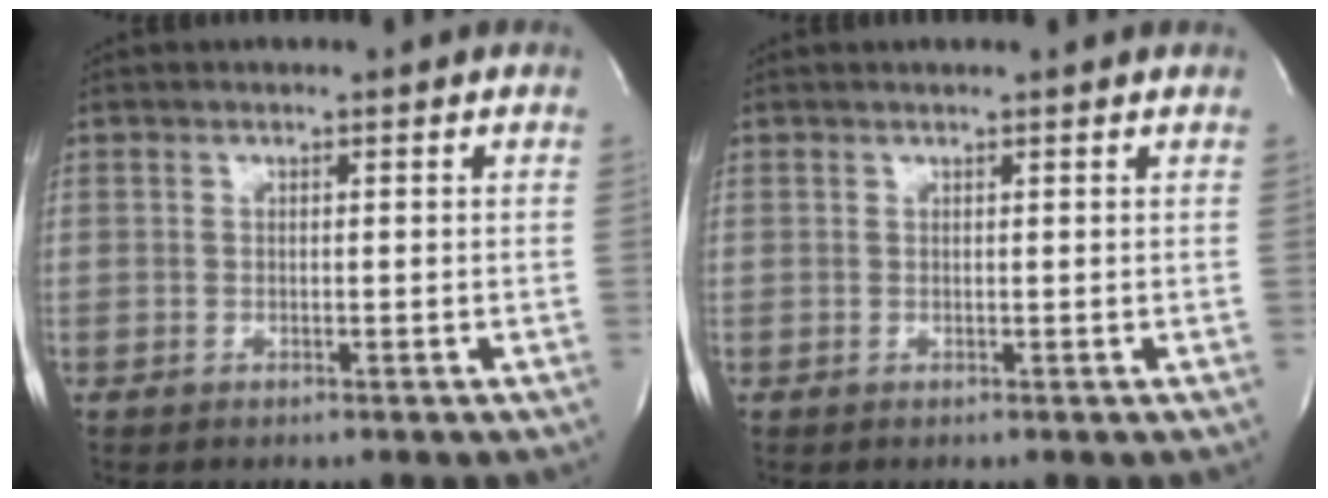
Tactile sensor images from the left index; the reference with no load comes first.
{"total": 2.1, "force": [2.0, -0.1, 0.7], "torque": [-0.014, 0.015, 0.023]}